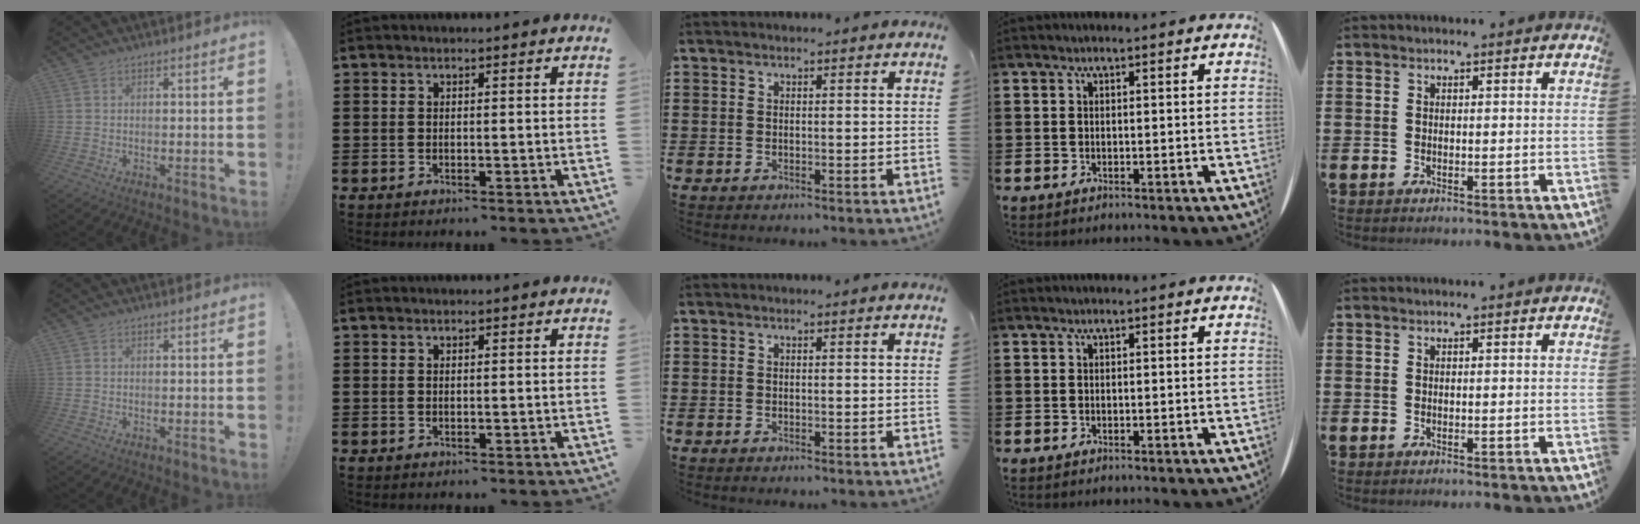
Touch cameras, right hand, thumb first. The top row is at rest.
{}